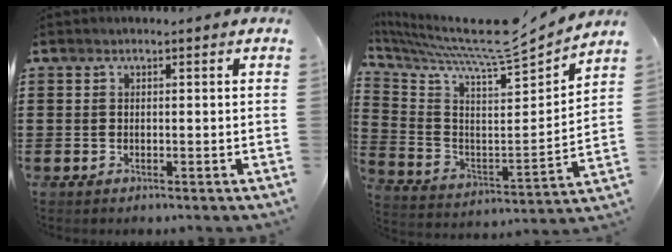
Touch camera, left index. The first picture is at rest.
{"total": 9.5, "force": [8.5, 1.0, 4.3], "torque": [-0.115, -0.073, 0.136]}